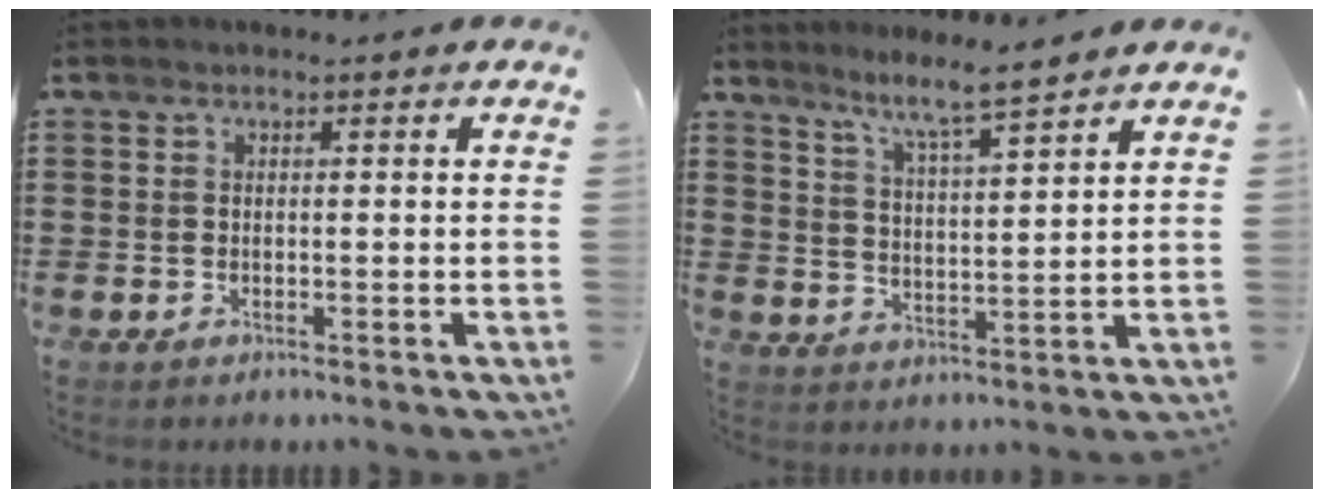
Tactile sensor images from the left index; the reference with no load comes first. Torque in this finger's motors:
{"motor_torque": [1.03, 1.11, 0.20, 0.08]}